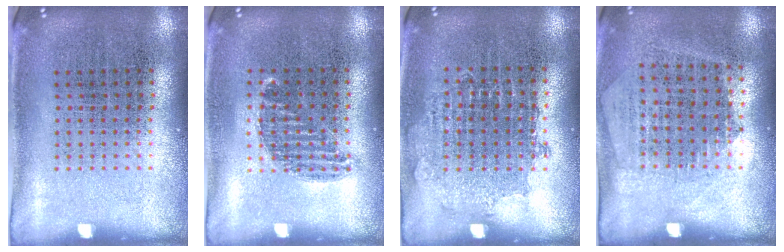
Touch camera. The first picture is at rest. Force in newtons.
{"total": 0.8, "press": 0.6, "slide": 0.4}
{"total": 0.8, "press": 0.8, "slide": 0.1}
{"total": 1.2, "press": 1.1, "slide": 0.5}